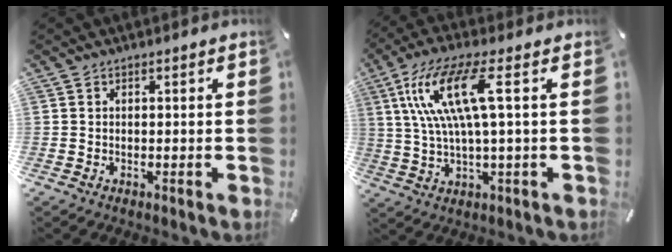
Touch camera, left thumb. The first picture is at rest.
{"total": 14.0, "force": [3.5, 3.0, 13.2], "torque": [-0.283, -0.008, 0.050]}